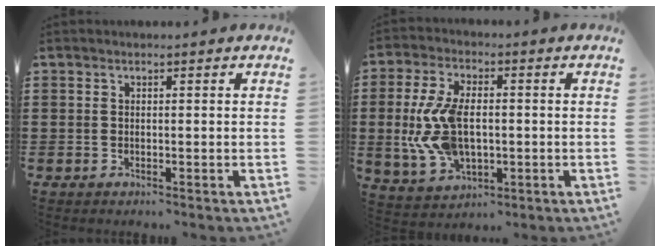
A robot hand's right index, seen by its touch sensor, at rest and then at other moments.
{"total": 10.6, "force": [-0.5, 5.8, 8.8], "torque": [-0.213, -0.002, -0.015]}